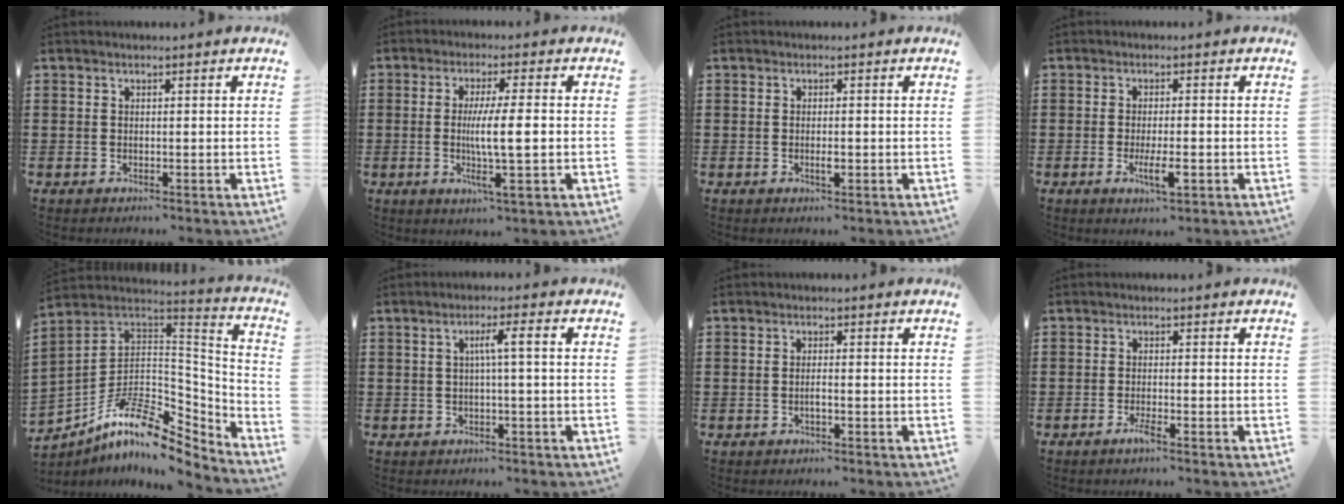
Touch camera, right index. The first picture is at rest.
{"total": 8.2, "force": [-0.7, 0.8, 8.2], "torque": [-0.148, -0.008, -0.017]}
{"total": 1.6, "force": [-0.4, 0.4, 1.5], "torque": [-0.028, -0.002, -0.006]}
{"total": 4.7, "force": [-1.6, 1.2, 4.2], "torque": [-0.081, -0.007, -0.030]}
{"total": 11.3, "force": [-6.9, 5.1, 7.4], "torque": [-0.150, 0.001, -0.133]}
{"total": 3.5, "force": [0.0, -0.1, 3.5], "torque": [-0.063, 0.000, -0.004]}
{"total": 1.2, "force": [-0.4, 0.0, 1.1], "torque": [-0.021, -0.003, -0.008]}
{"total": 2.0, "force": [-1.2, 0.2, 1.5], "torque": [-0.033, -0.006, -0.024]}